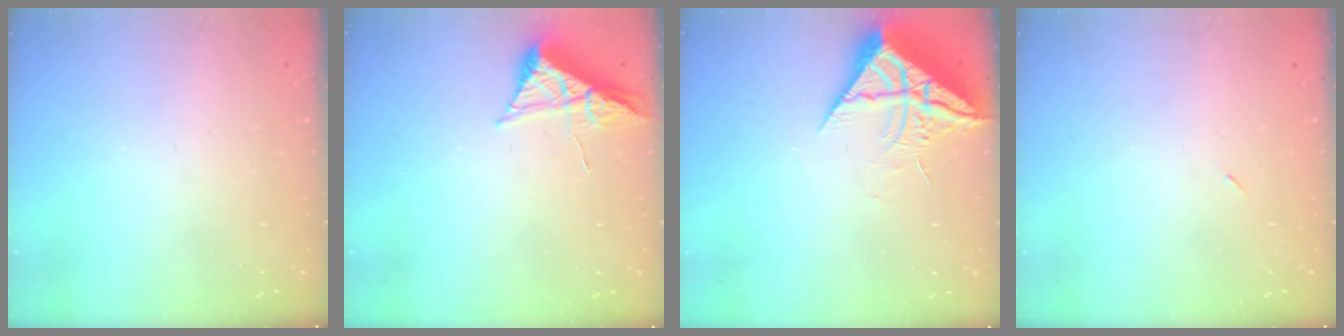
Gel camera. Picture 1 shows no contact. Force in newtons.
{"total": 7.9, "press": 7.9, "slide": 0.8}
{"total": 10.4, "press": 10.4, "slide": 0.8}
{"total": 2.3, "press": 2.0, "slide": 1.2}